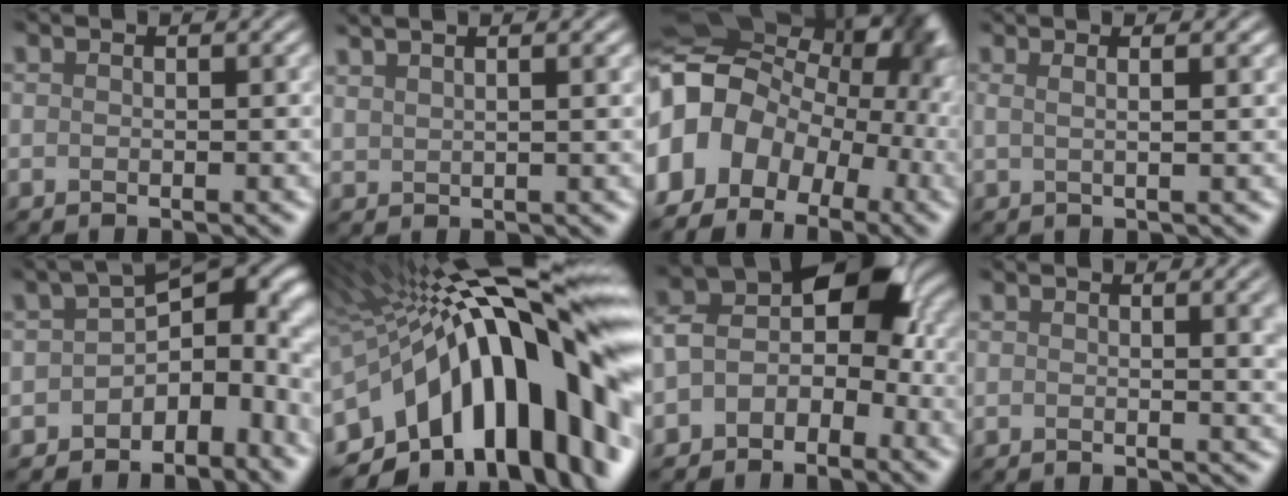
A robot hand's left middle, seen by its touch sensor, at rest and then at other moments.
{"total": 2.9, "force": [2.4, 1.2, 1.0], "torque": [0.023, 0.006, 0.009]}
{"total": 15.1, "force": [-2.3, 12.0, 9.0], "torque": [-0.195, -0.001, -0.050]}
{"total": 2.1, "force": [1.5, 0.7, 1.3], "torque": [0.002, -0.007, 0.004]}
{"total": 6.3, "force": [-1.9, 4.4, 4.1], "torque": [-0.041, -0.010, -0.032]}
{"total": 18.4, "force": [-1.5, 8.3, 16.3], "torque": [-0.241, 0.012, -0.041]}
{"total": 5.4, "force": [-1.1, 3.6, 3.8], "torque": [-0.058, 0.012, -0.041]}
{"total": 1.6, "force": [0.7, 0.5, 1.3], "torque": [-0.015, -0.012, 0.004]}